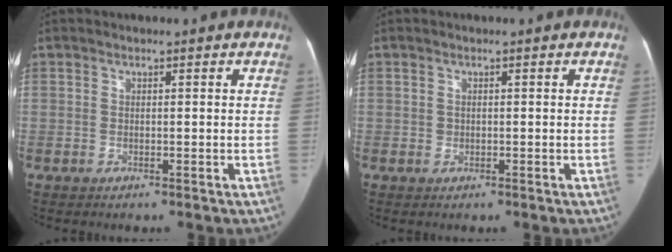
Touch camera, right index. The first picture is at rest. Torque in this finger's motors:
{"motor_torque": [0.05, 0.03, 0.01, 0.01]}